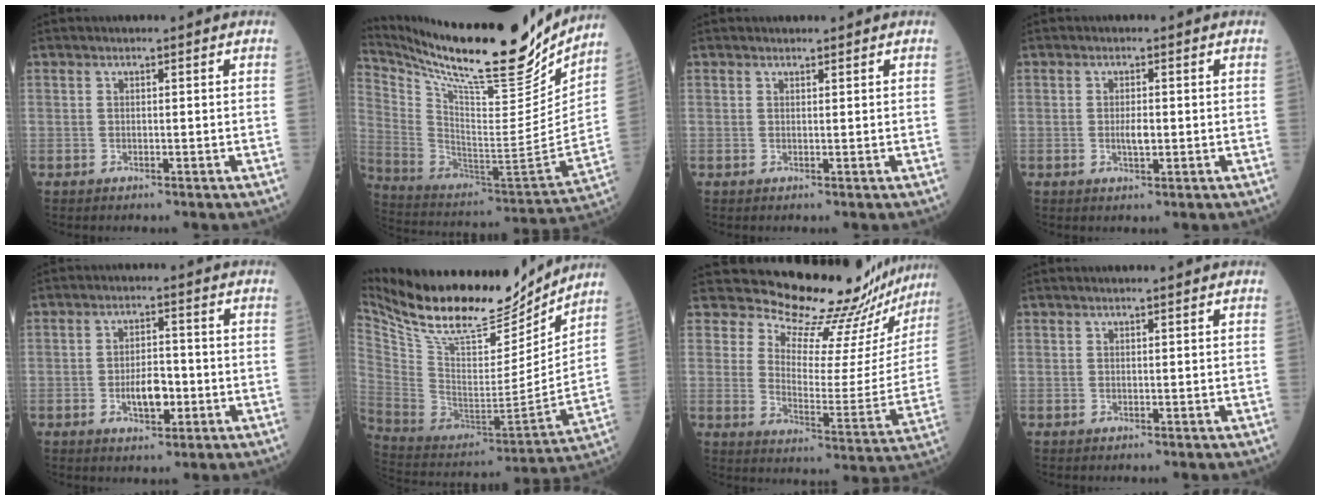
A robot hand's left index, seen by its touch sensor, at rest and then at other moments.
{"total": 27.4, "force": [23.2, 3.7, 14.1], "torque": [-0.261, -0.051, 0.363]}
{"total": 0.5, "force": [0.5, 0.2, -0.1], "torque": [-0.008, -0.004, 0.007]}
{"total": 2.0, "force": [-0.3, 0.7, 1.9], "torque": [-0.039, -0.003, -0.004]}
{"total": 5.3, "force": [-1.6, 2.4, 4.4], "torque": [-0.078, 0.002, -0.025]}
{"total": 24.3, "force": [20.9, 5.9, 10.9], "torque": [-0.205, -0.028, 0.347]}
{"total": 18.9, "force": [18.4, 2.1, 4.1], "torque": [-0.060, -0.115, 0.223]}
{"total": 0.7, "force": [0.5, -0.1, 0.4], "torque": [-0.007, 0.002, 0.010]}